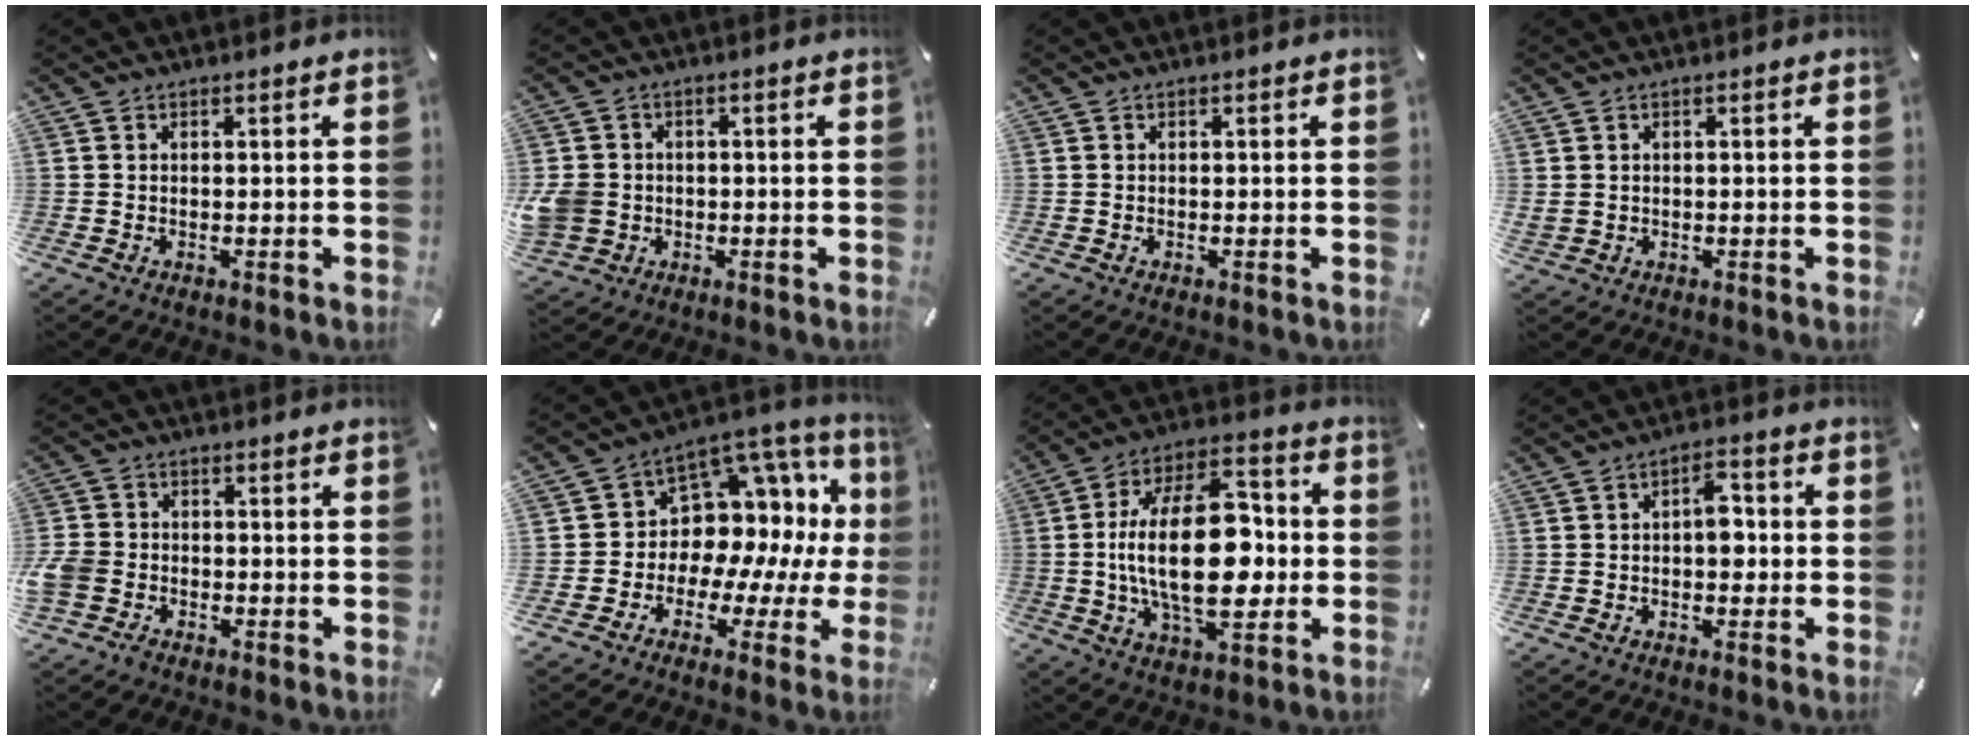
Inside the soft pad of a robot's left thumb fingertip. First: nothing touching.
{"total": 6.2, "force": [-0.9, 5.7, 2.3], "torque": [-0.063, 0.006, -0.017]}
{"total": 0.0}
{"total": 1.5, "force": [0.2, 1.4, 0.5], "torque": [-0.010, 0.004, 0.003]}
{"total": 4.6, "force": [-2.3, 3.6, 1.7], "torque": [-0.045, 0.010, -0.046]}
{"total": 10.0, "force": [4.6, 8.1, 3.5], "torque": [-0.057, -0.076, 0.090]}
{"total": 24.0, "force": [-1.2, 12.9, 20.2], "torque": [-0.372, -0.005, -0.024]}
{"total": 5.9, "force": [-0.2, 3.5, 4.7], "torque": [-0.064, 0.007, -0.010]}